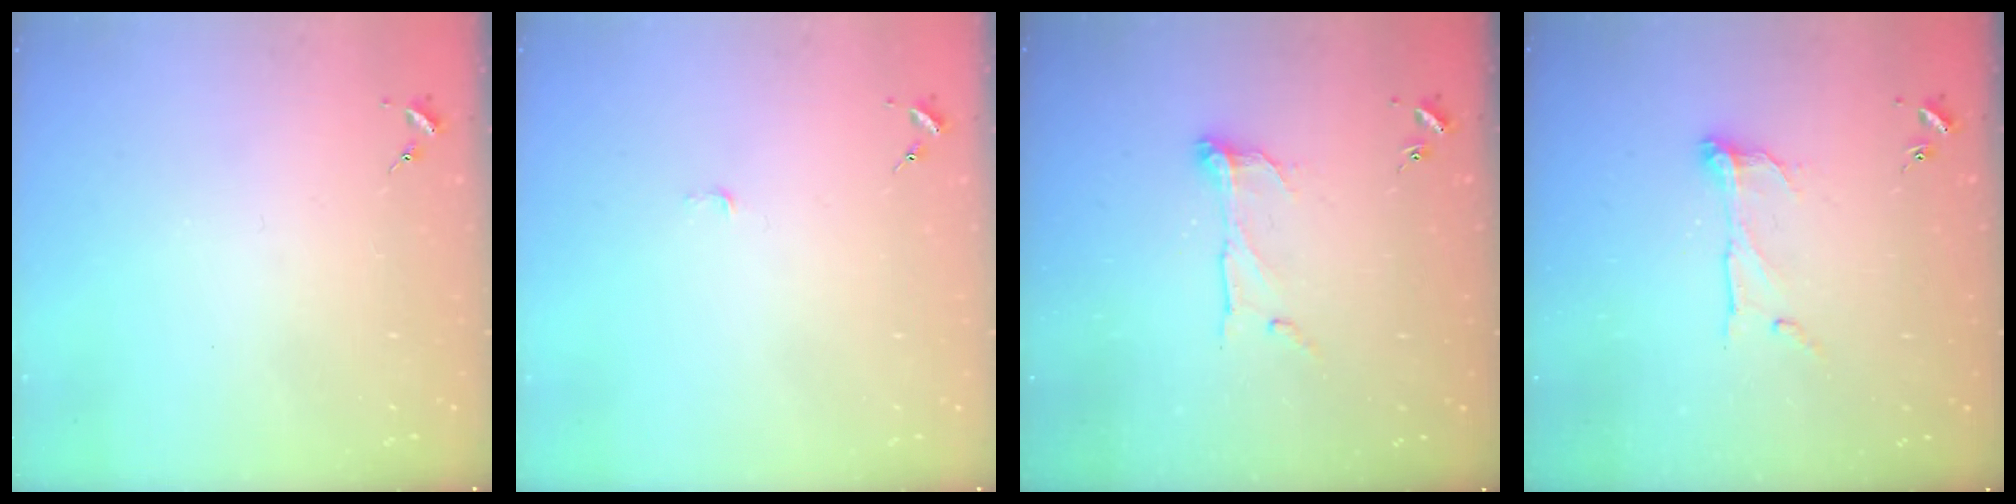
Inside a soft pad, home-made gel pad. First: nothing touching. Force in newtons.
{"total": 2.3, "press": 2.3, "slide": 0.3}
{"total": 9.0, "press": 9.0, "slide": 0.6}
{"total": 9.0, "press": 9.0, "slide": 0.6}